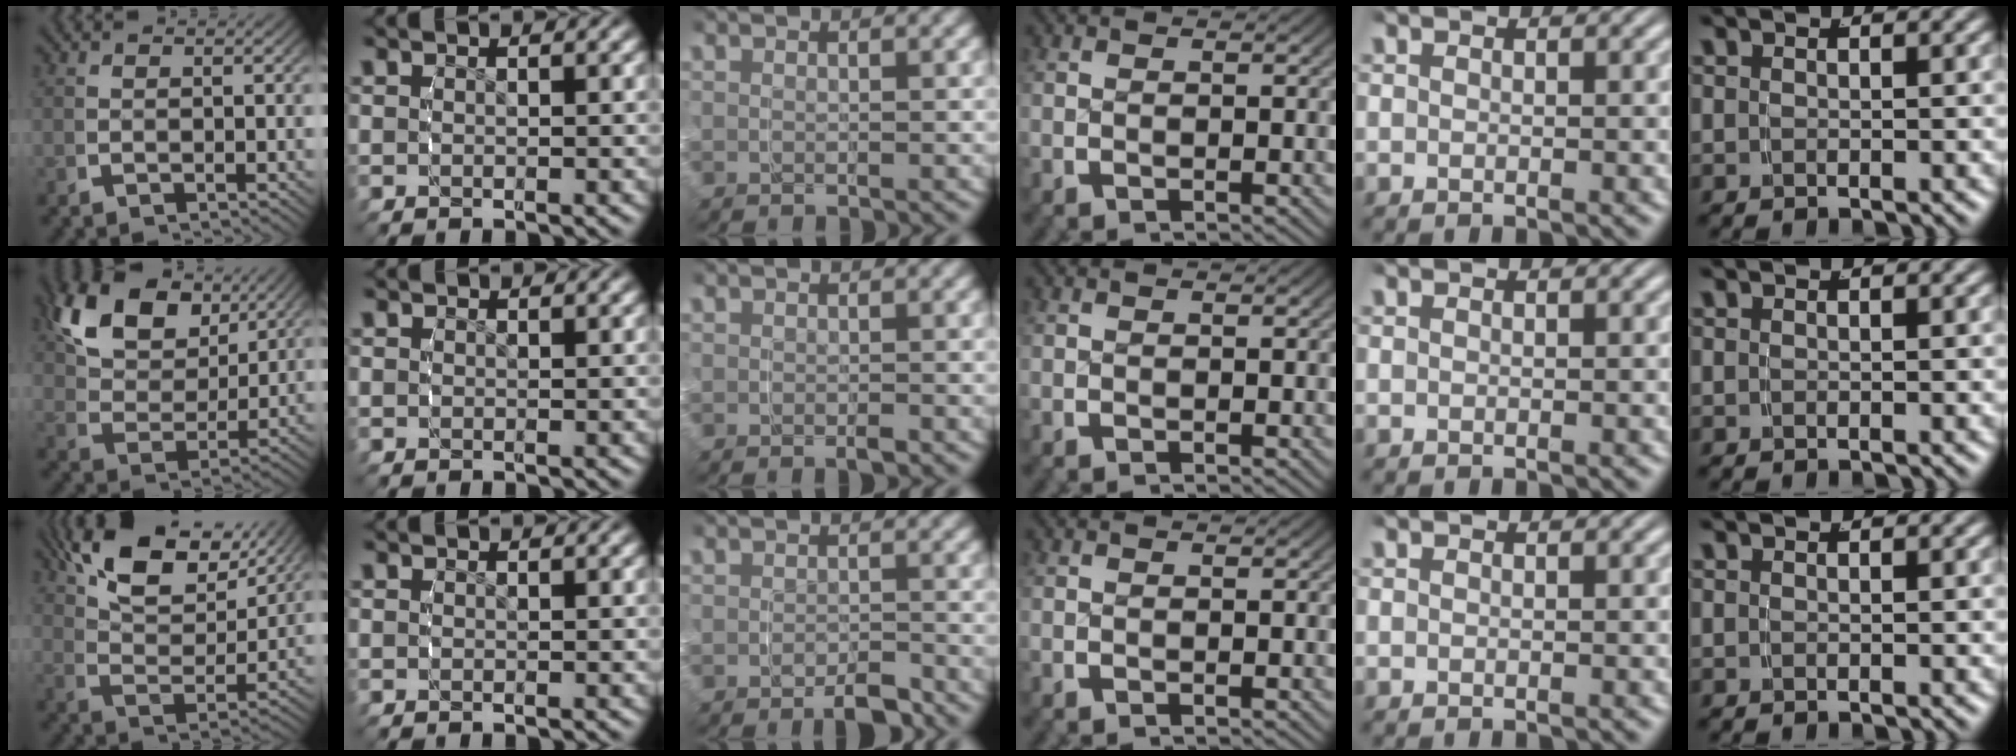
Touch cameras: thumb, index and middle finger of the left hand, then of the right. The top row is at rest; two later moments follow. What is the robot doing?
{"motion": "grasp_and_lifting", "object": "ribbon"}